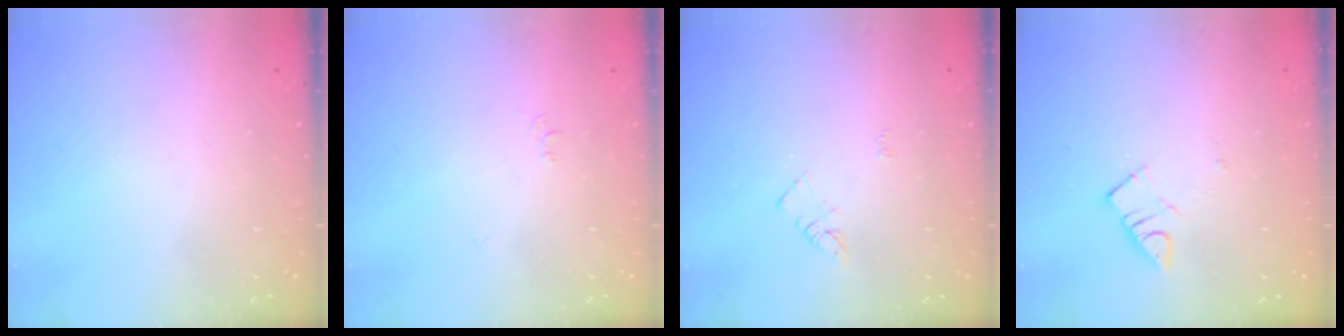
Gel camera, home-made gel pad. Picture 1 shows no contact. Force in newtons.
{"total": 4.3, "press": 4.3, "slide": 0.6}
{"total": 3.8, "press": 3.8, "slide": 0.4}
{"total": 2.8, "press": 2.7, "slide": 0.3}